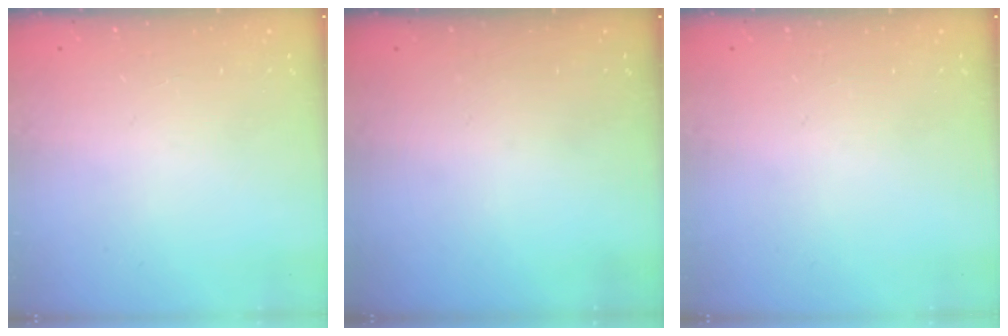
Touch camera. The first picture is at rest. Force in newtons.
{"total": 0.0}
{"total": 0.0}